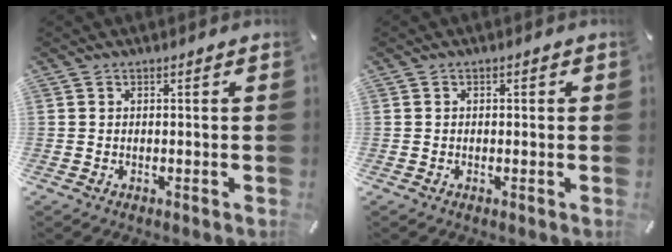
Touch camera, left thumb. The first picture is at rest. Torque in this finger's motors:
{"motor_torque": [-0.09, -0.43, -0.09, 0.13, -0.01]}